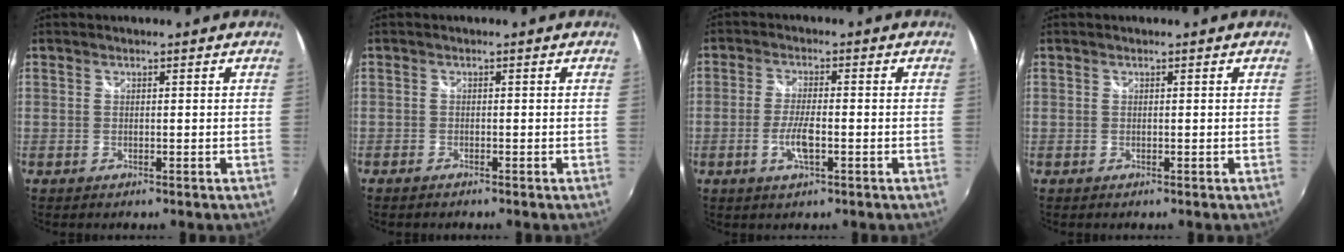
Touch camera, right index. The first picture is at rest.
{"total": 1.2, "force": [-1.1, 0.4, 0.2], "torque": [-0.010, -0.004, -0.022]}
{"total": 4.9, "force": [-1.6, 1.1, 4.5], "torque": [-0.095, -0.004, -0.032]}
{"total": 0.0}